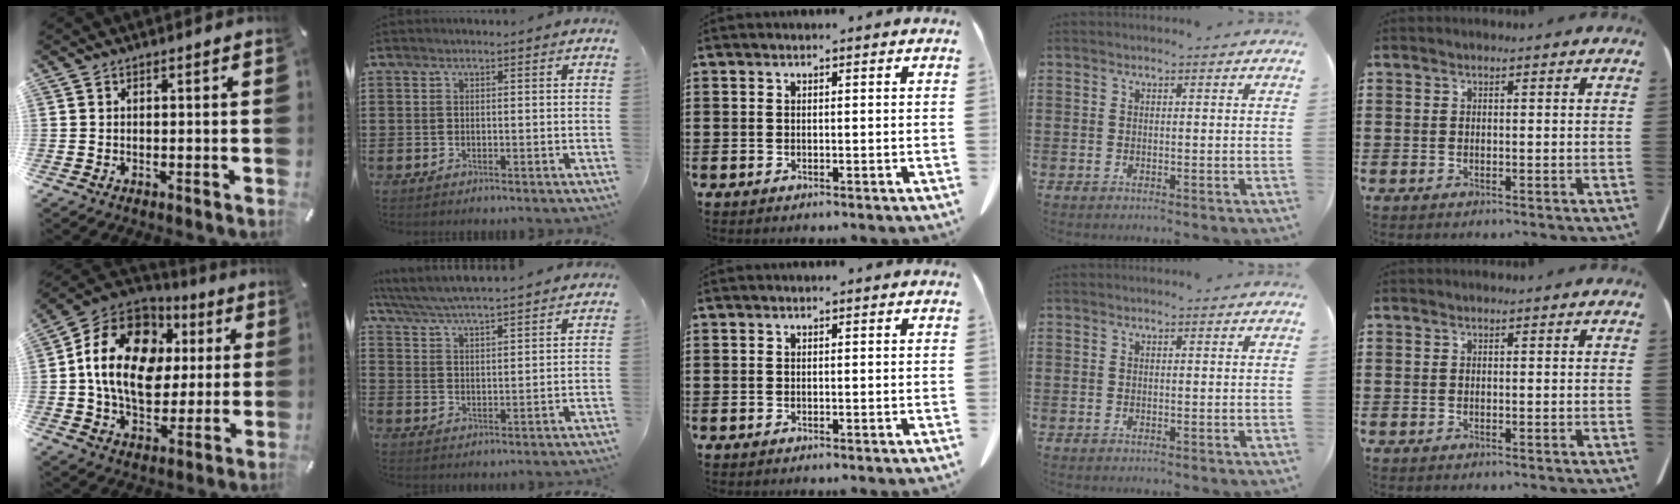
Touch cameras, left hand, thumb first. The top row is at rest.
{"thumb": {"total": 18.9, "force": [2.6, 14.1, 12.4], "torque": [-0.240, -0.002, 0.041]}, "index": {"total": 5.3, "force": [5.2, -0.2, 1.2], "torque": [-0.049, -0.035, 0.087]}}